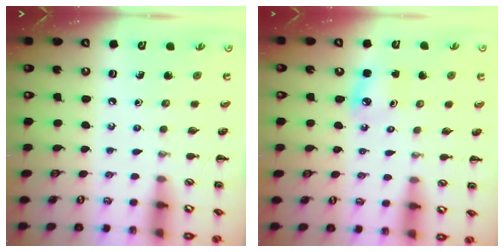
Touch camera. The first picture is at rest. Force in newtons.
{"total": 3.8, "press": 3.7, "slide": 0.8}